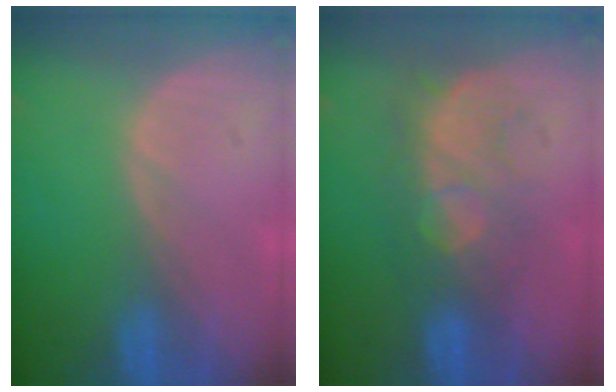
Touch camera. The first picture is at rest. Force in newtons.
{"total": 8.6, "press": 7.6, "slide": 4.0}